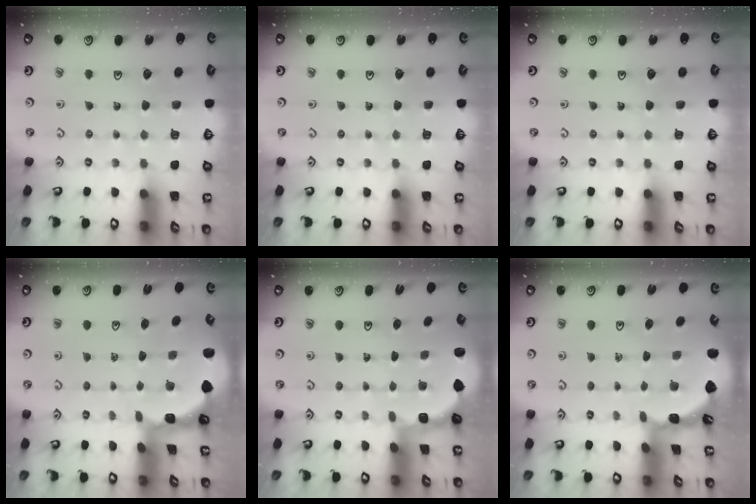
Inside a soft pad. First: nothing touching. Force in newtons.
{"total": 0.0}
{"total": 0.0}
{"total": 1.3, "press": 1.3, "slide": 0.2}
{"total": 1.9, "press": 1.8, "slide": 0.7}
{"total": 1.8, "press": 1.8, "slide": 0.2}